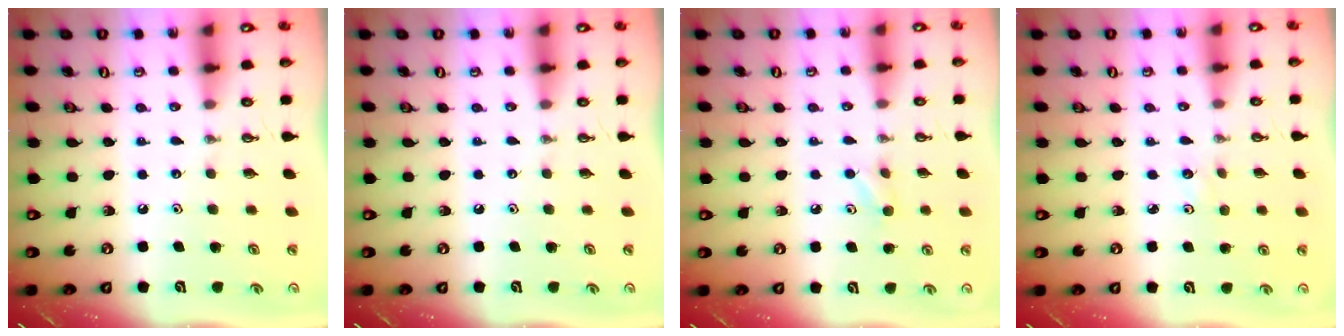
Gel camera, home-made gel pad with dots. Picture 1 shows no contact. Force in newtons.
{"total": 0.0}
{"total": 4.5, "press": 4.4, "slide": 0.6}
{"total": 4.2, "press": 4.1, "slide": 0.9}